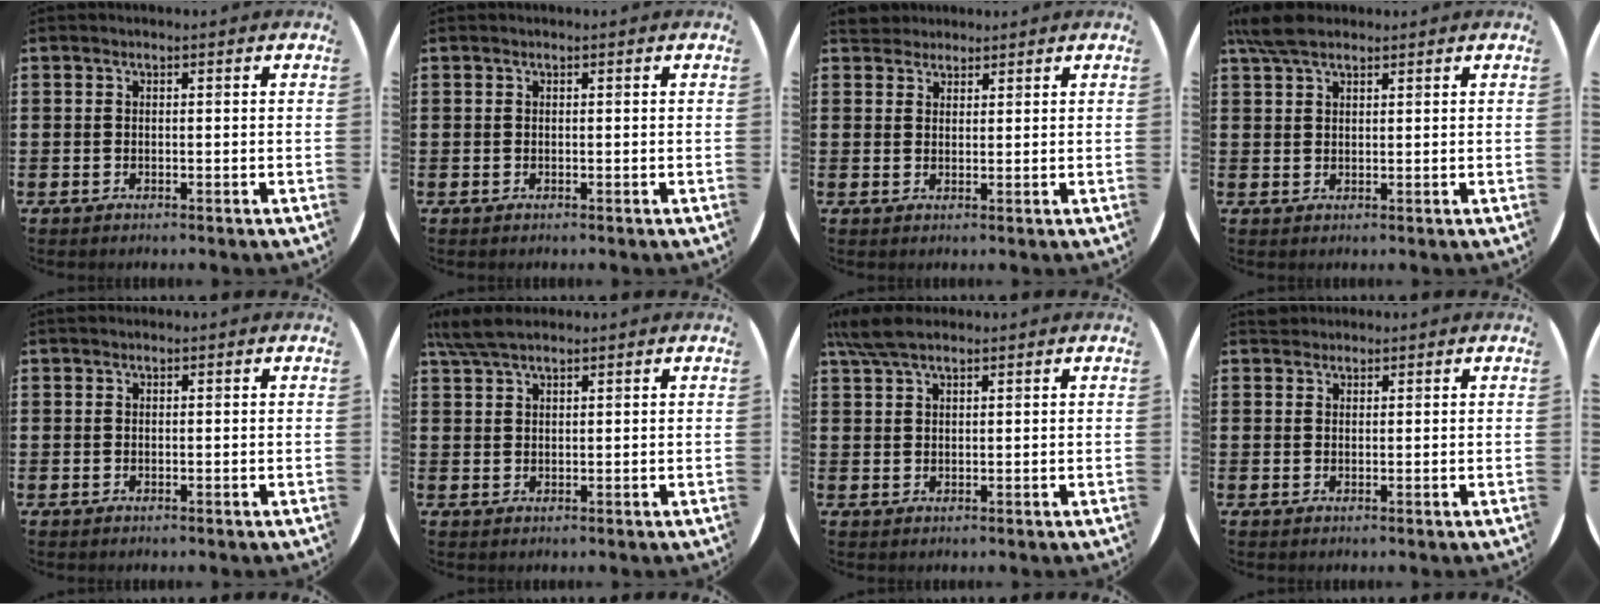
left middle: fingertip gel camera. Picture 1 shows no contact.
{"total": 0.0}
{"total": 2.7, "force": [2.6, 0.9, -0.1], "torque": [0.004, -0.003, 0.049]}
{"total": 4.2, "force": [3.3, 1.5, 2.1], "torque": [-0.050, 0.002, 0.063]}
{"total": 0.0}
{"total": 4.2, "force": [3.4, 0.9, 2.3], "torque": [-0.052, 0.003, 0.063]}
{"total": 4.4, "force": [3.4, 1.4, 2.4], "torque": [-0.056, 0.004, 0.064]}
{"total": 1.3, "force": [1.2, 0.4, -0.1], "torque": [0.000, 0.003, 0.024]}